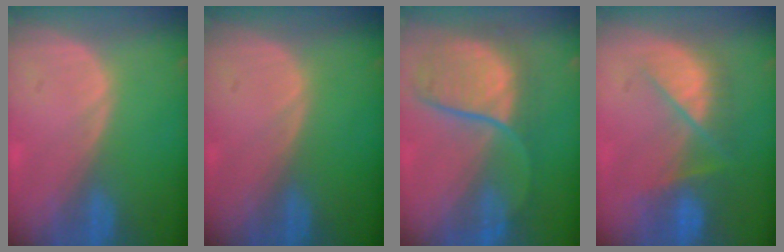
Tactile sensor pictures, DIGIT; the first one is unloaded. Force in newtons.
{"total": 0.0}
{"total": 9.1, "press": 8.7, "slide": 2.7}
{"total": 7.8, "press": 7.2, "slide": 2.8}